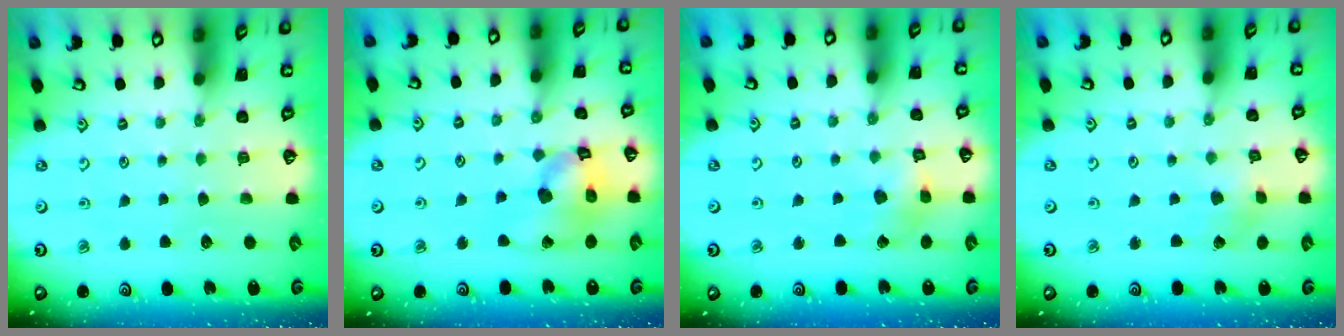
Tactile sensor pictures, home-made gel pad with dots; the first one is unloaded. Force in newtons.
{"total": 14.2, "press": 14.0, "slide": 2.1}
{"total": 4.7, "press": 4.7, "slide": 0.5}
{"total": 1.6, "press": 1.6, "slide": 0.2}